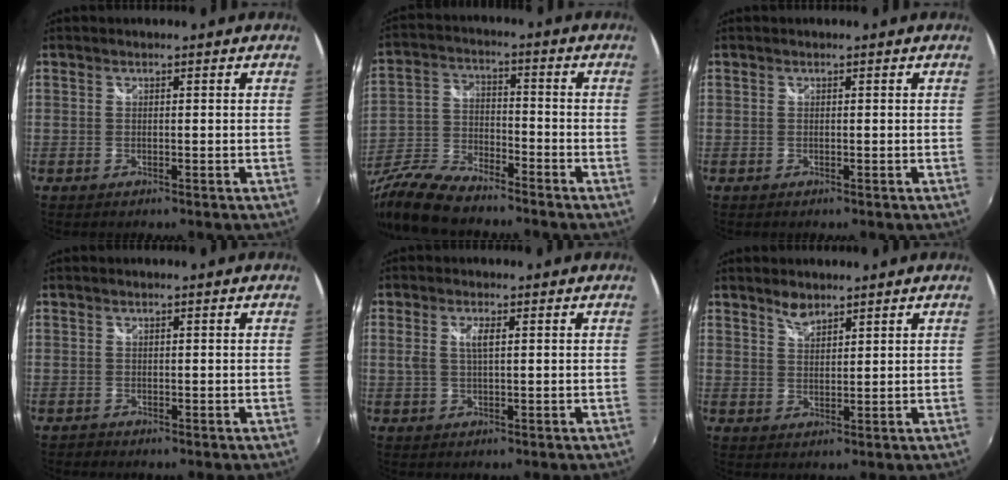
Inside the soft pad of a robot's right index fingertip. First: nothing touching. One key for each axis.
{"total": 16.0, "fx": -13.1, "fy": 4.8, "fz": 7.8, "tx": -0.184, "ty": -0.018, "tz": -0.254}
{"total": 0.0}
{"total": 0.5, "fx": -0.4, "fy": 0.4, "fz": -0.1, "tx": 0.001, "ty": 0.000, "tz": -0.007}
{"total": 2.8, "fx": 0.7, "fy": 0.8, "fz": 2.6, "tx": -0.053, "ty": 0.000, "tz": 0.012}
{"total": 2.9, "fx": 2.5, "fy": 1.0, "fz": 1.1, "tx": -0.015, "ty": 0.002, "tz": 0.046}